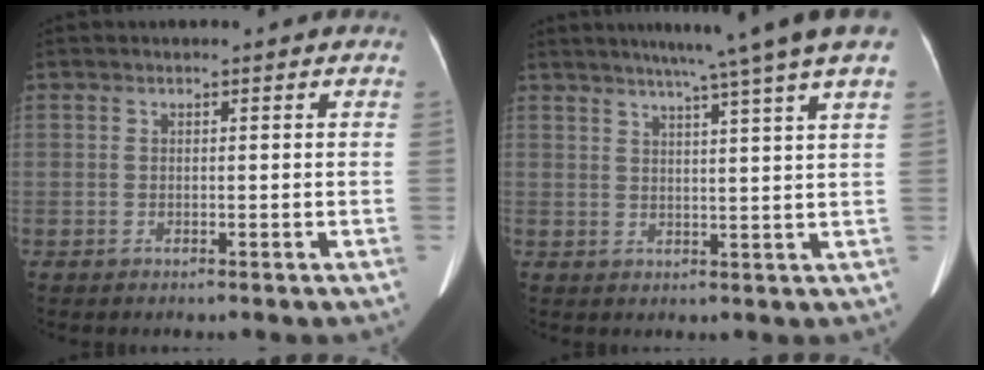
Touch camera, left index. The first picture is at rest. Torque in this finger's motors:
{"motor_torque": [0.62, -1.52, 0.07, -0.01]}